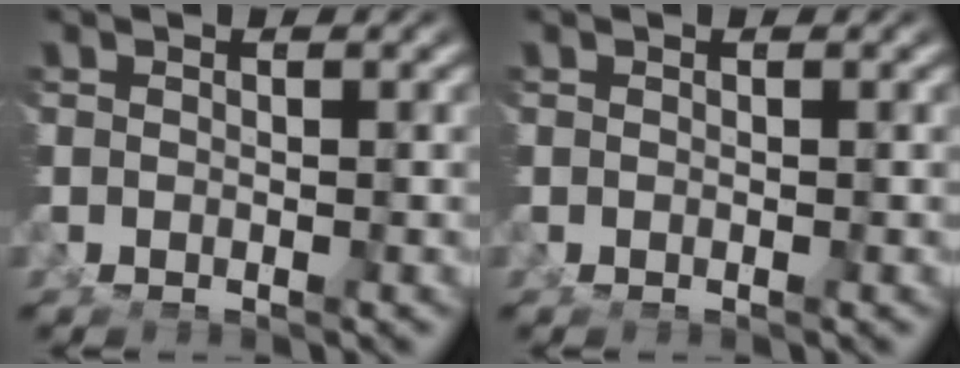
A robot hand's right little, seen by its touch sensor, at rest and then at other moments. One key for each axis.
{"total": 0.0}